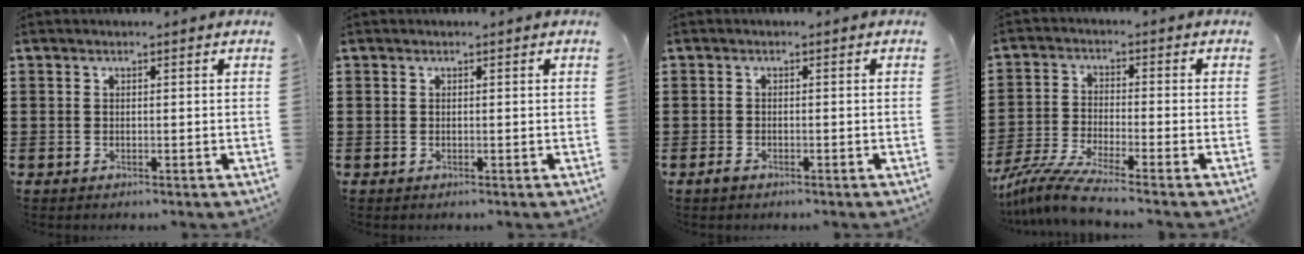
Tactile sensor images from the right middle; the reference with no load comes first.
{"total": 0.0}
{"total": 1.2, "force": [-0.9, 0.6, 0.6], "torque": [-0.020, -0.003, -0.020]}
{"total": 6.5, "force": [-5.7, 0.1, 3.3], "torque": [-0.085, -0.017, -0.115]}